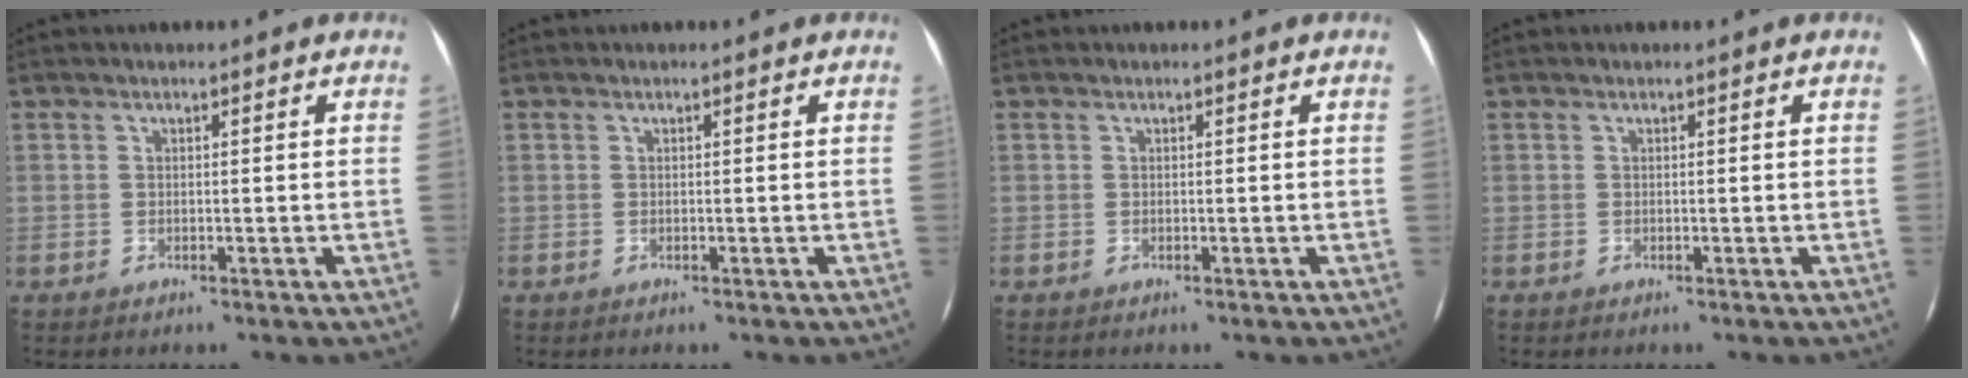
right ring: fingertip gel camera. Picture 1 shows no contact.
{"total": 0.0}
{"total": 0.0}
{"total": 0.0}